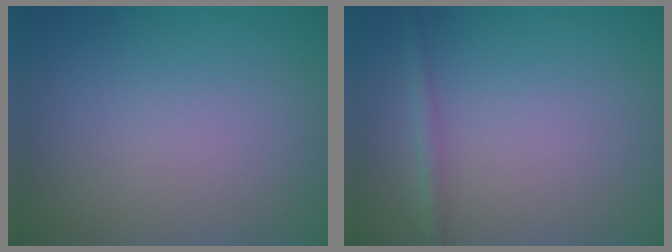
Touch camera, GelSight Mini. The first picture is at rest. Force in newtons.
{"total": 1.2, "press": 1.2, "slide": 0.1}